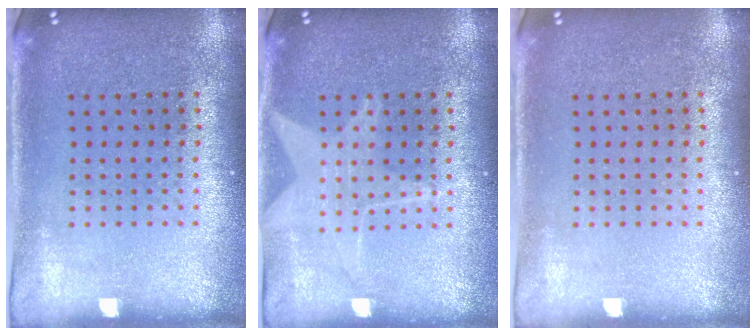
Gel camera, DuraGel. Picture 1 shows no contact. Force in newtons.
{"total": 2.0, "press": 2.0, "slide": 0.4}
{"total": 0.0}